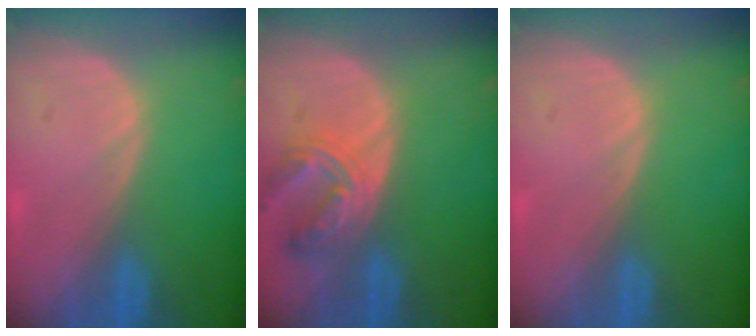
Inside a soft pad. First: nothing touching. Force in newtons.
{"total": 6.8, "press": 6.3, "slide": 2.5}
{"total": 0.0}